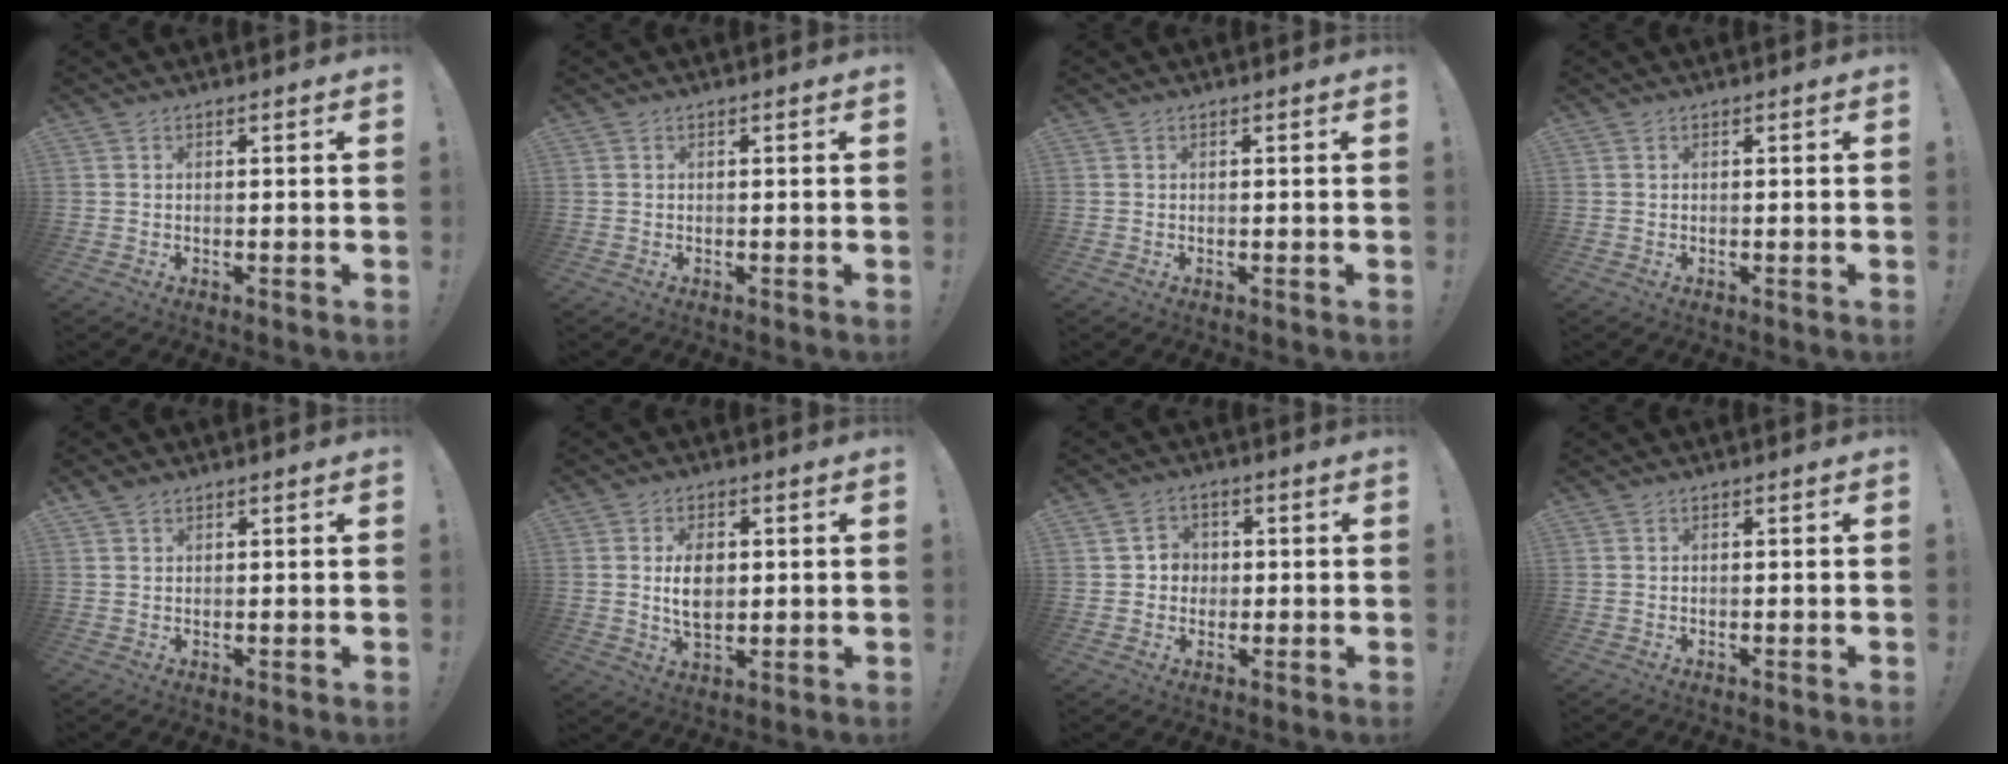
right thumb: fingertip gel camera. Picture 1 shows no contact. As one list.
[{"total": 0.0}, {"total": 0.0}, {"total": 0.0}, {"total": 1.8, "force": [1.5, 0.9, 0.6], "torque": [-0.004, -0.005, 0.026]}, {"total": 8.1, "force": [1.0, 5.1, 6.3], "torque": [-0.102, -0.002, 0.013]}, {"total": 4.9, "force": [0.5, 4.8, 1.2], "torque": [-0.012, 0.001, 0.009]}, {"total": 0.0}]